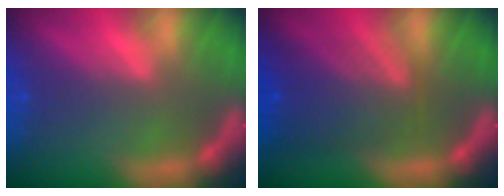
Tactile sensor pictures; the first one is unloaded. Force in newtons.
{"total": 6.5}